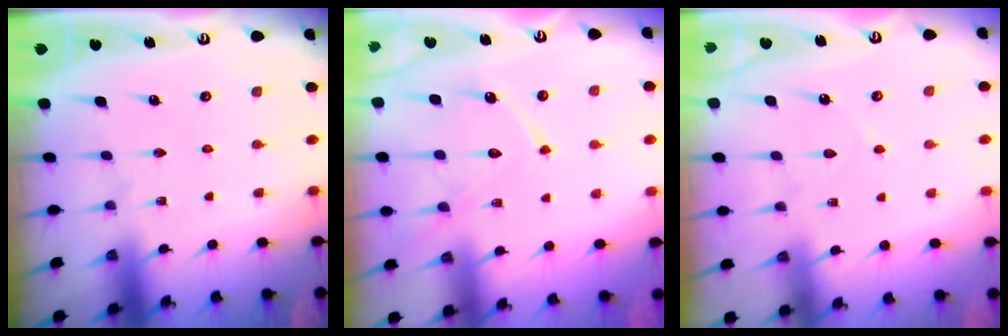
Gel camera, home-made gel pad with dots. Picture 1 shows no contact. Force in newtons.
{"total": 13.1, "press": 13.1, "slide": 1.1}
{"total": 4.2, "press": 4.2, "slide": 0.5}